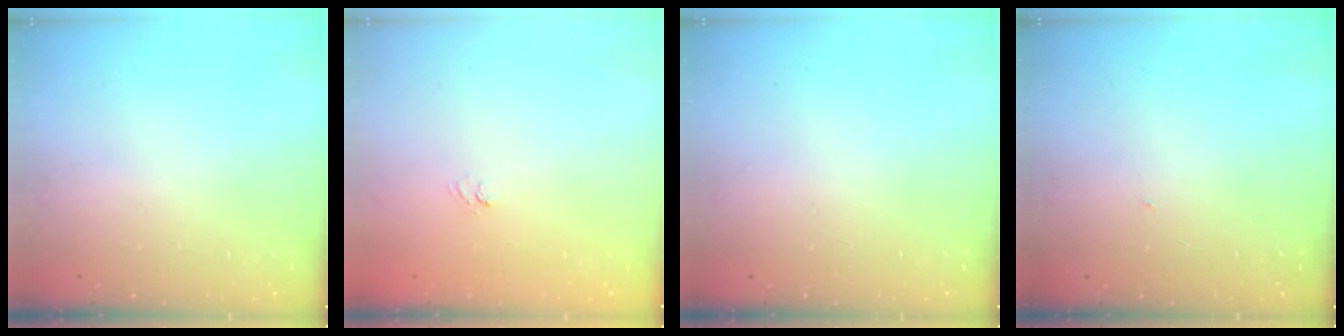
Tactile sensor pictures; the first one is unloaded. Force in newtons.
{"total": 3.6, "press": 3.4, "slide": 1.1}
{"total": 0.0}
{"total": 0.6, "press": 0.6, "slide": 0.1}